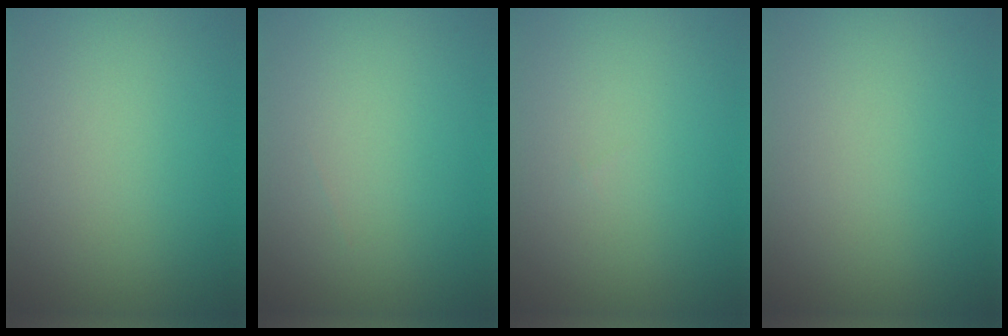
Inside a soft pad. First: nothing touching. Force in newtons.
{"total": 0.0}
{"total": 0.0}
{"total": 0.0}